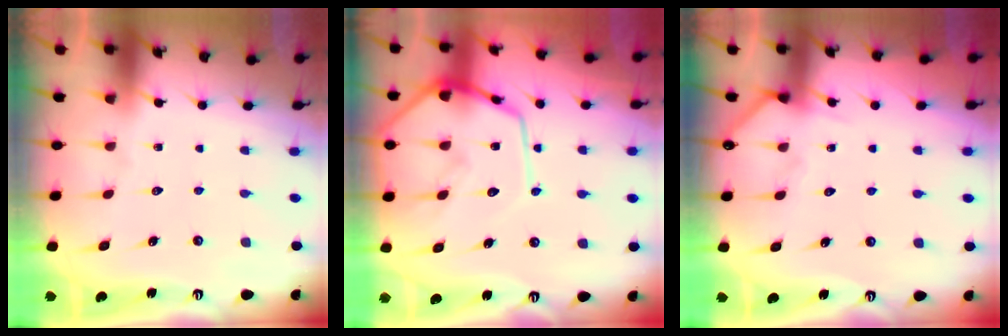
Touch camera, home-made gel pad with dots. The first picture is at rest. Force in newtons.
{"total": 15.0, "press": 15.0, "slide": 1.3}
{"total": 3.1, "press": 3.1, "slide": 0.3}